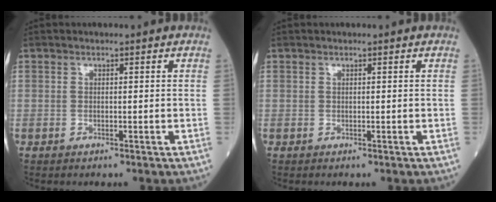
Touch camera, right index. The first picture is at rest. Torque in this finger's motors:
{"motor_torque": [-0.12, -0.02, -0.04, 0.00]}